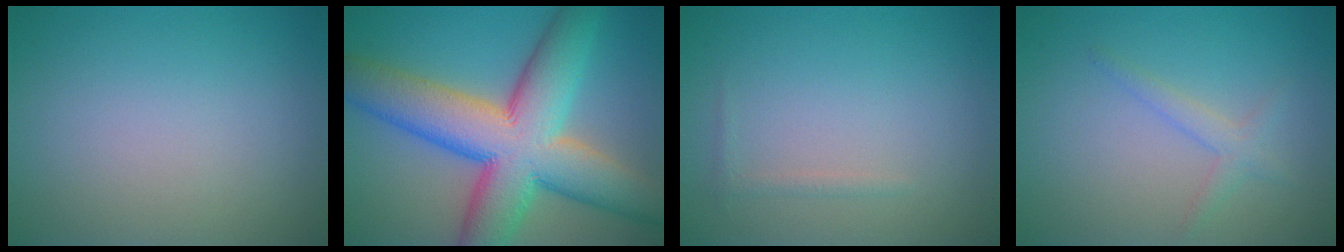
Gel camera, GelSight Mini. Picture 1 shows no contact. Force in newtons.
{"total": 13.2, "press": 13.2, "slide": 0.4}
{"total": 0.7, "press": 0.7, "slide": 0.0}
{"total": 1.6, "press": 1.6, "slide": 0.1}